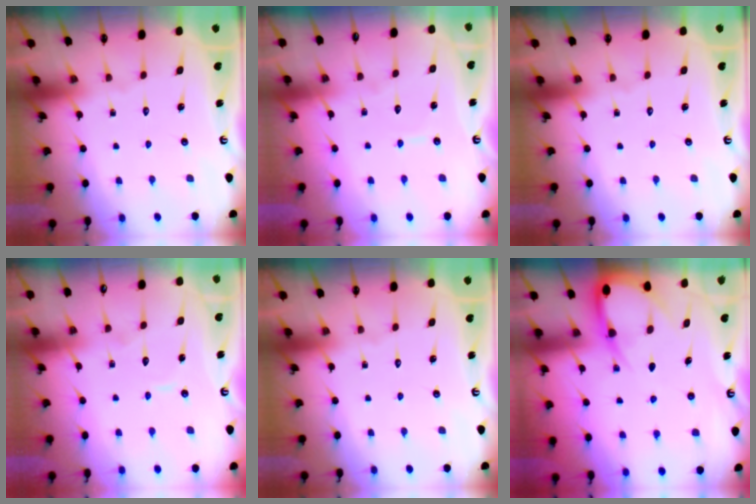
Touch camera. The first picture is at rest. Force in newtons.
{"total": 3.8, "press": 3.8, "slide": 0.2}
{"total": 0.0}
{"total": 5.0, "press": 5.0, "slide": 0.4}
{"total": 0.0}
{"total": 6.5, "press": 6.5, "slide": 0.7}